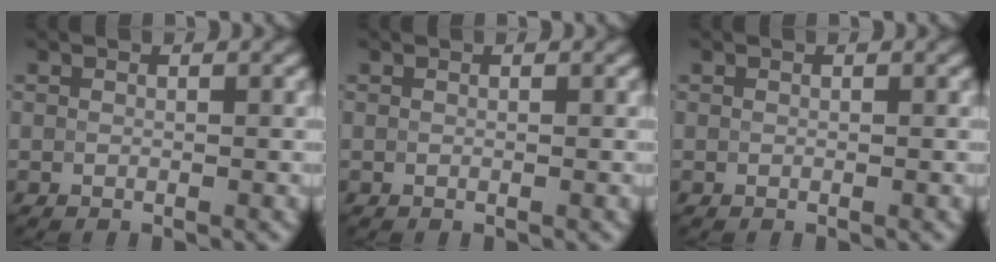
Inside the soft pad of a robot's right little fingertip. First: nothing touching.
{"total": 0.0}
{"total": 0.0}